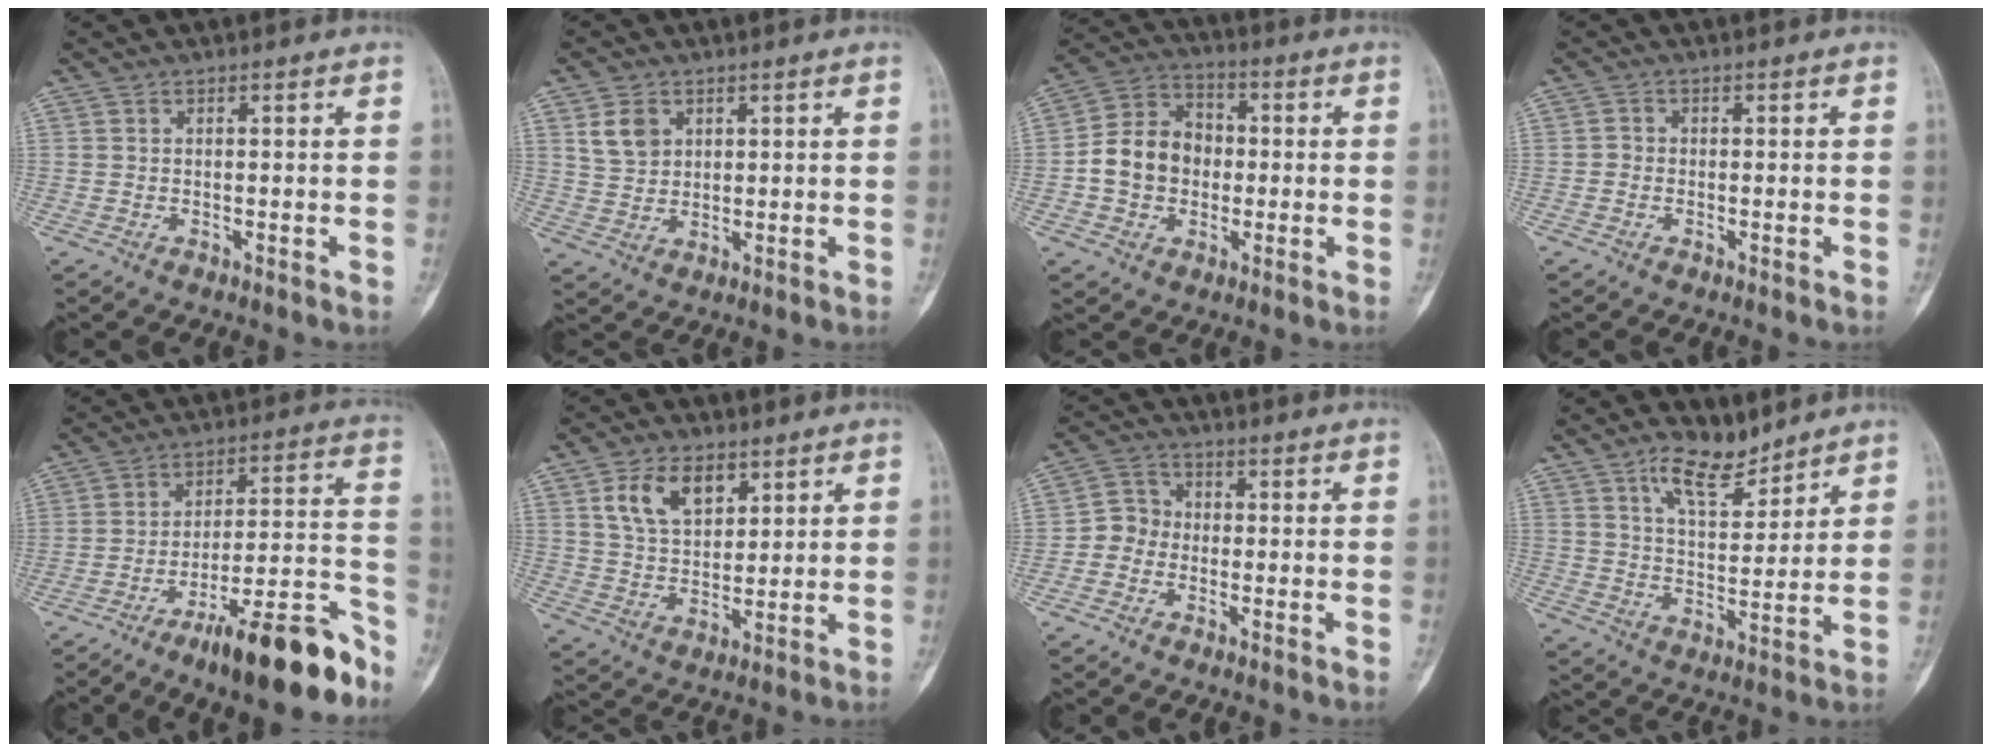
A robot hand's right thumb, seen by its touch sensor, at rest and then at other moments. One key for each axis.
{"total": 5.4, "fx": 2.3, "fy": 4.1, "fz": 2.6, "tx": -0.034, "ty": -0.008, "tz": 0.049}
{"total": 11.4, "fx": -1.1, "fy": 9.4, "fz": 6.4, "tx": -0.087, "ty": 0.033, "tz": -0.029}
{"total": 1.2, "fx": -0.5, "fy": 1.0, "fz": 0.4, "tx": 0.001, "ty": 0.004, "tz": -0.017}
{"total": 18.8, "fx": -12.5, "fy": 4.3, "fz": 13.5, "tx": -0.171, "ty": 0.096, "tz": -0.196}
{"total": 9.7, "fx": 4.6, "fy": 5.9, "fz": 6.2, "tx": -0.087, "ty": -0.019, "tz": 0.089}
{"total": 4.7, "fx": -1.4, "fy": 4.2, "fz": 1.7, "tx": -0.005, "ty": 0.016, "tz": -0.044}
{"total": 9.2, "fx": 6.7, "fy": 3.7, "fz": 5.1, "tx": -0.065, "ty": -0.052, "tz": 0.119}